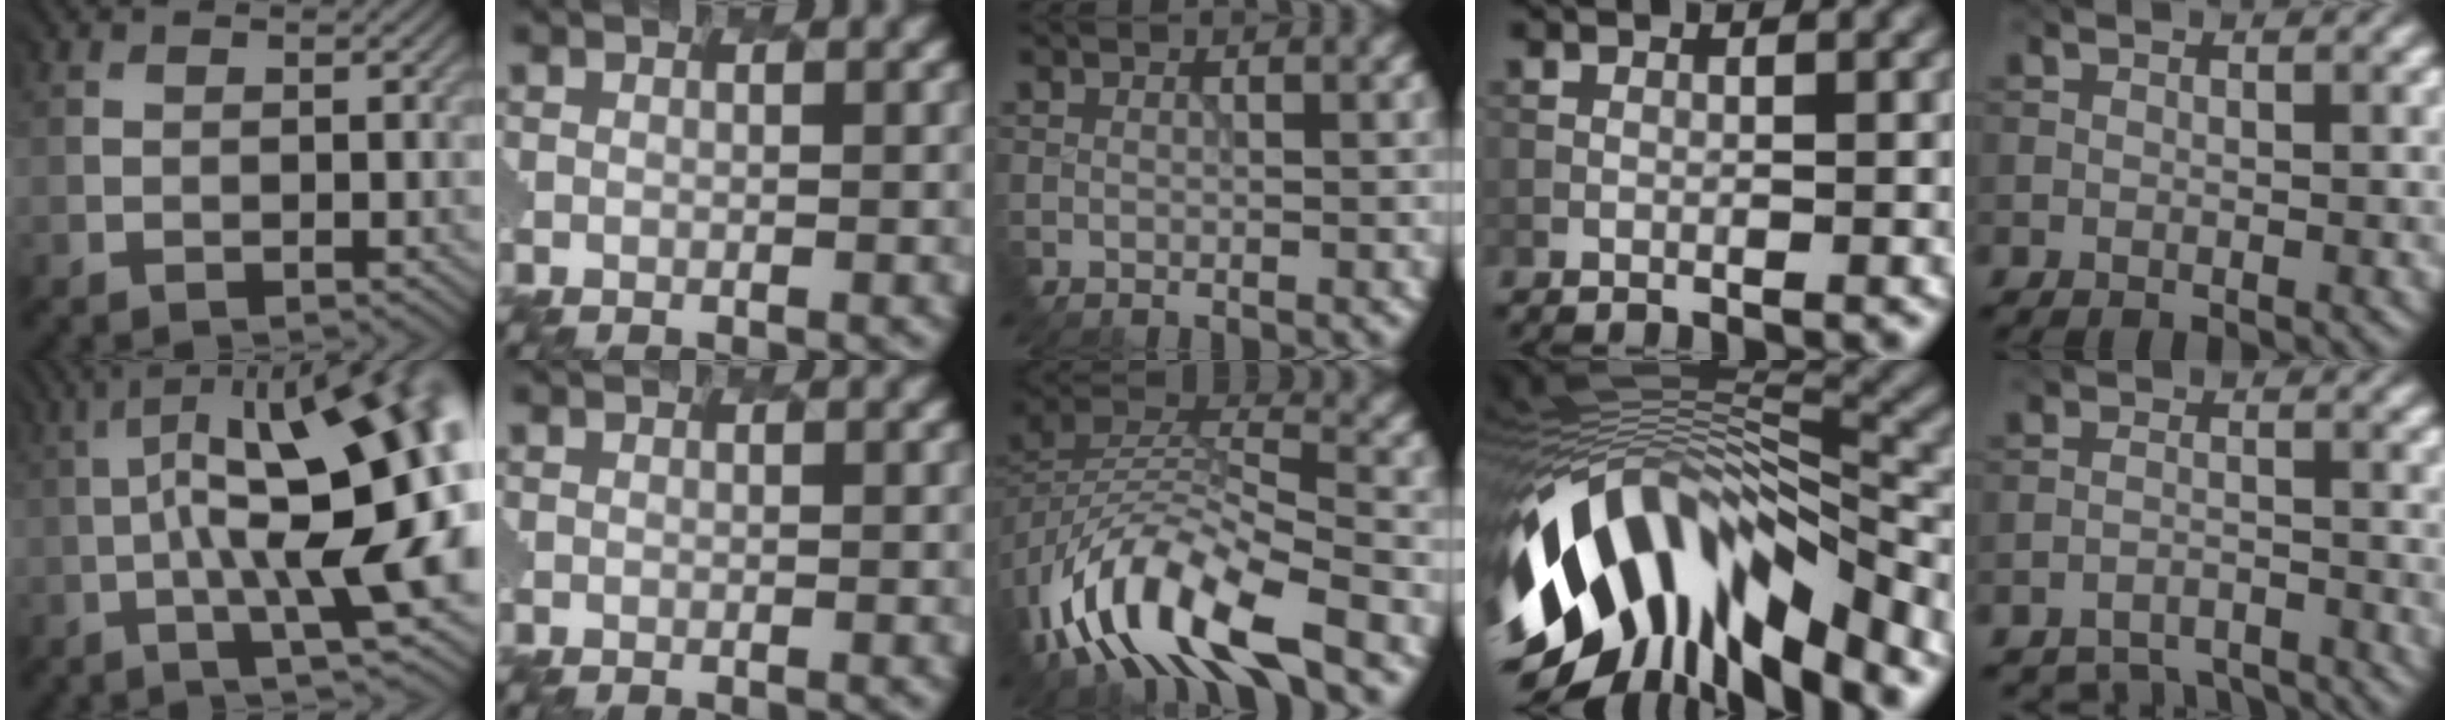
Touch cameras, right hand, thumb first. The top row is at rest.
{"thumb": {"total": 18.8, "force": [-0.4, 5.0, 18.1], "torque": [-0.248, 0.028, -0.007]}, "middle": {"total": 10.4, "force": [-6.2, 4.3, 7.3], "torque": [-0.139, 0.000, -0.124]}, "ring": {"total": 14.9, "force": [-6.7, 6.8, 11.4], "torque": [-0.221, 0.015, -0.115]}, "little": {"total": 4.8, "force": [-4.6, 1.1, 0.6], "torque": [-0.007, -0.006, -0.079]}}